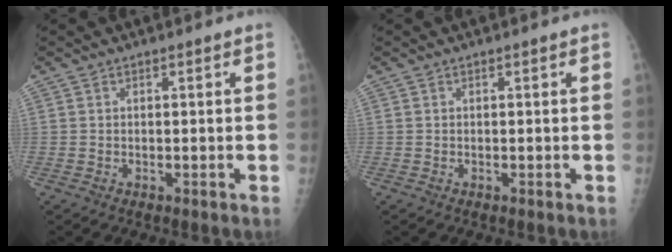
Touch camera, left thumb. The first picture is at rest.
{"total": 0.0}